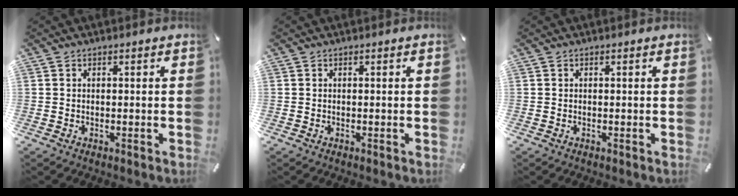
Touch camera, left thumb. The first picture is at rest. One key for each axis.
{"total": 0.0}
{"total": 0.0}